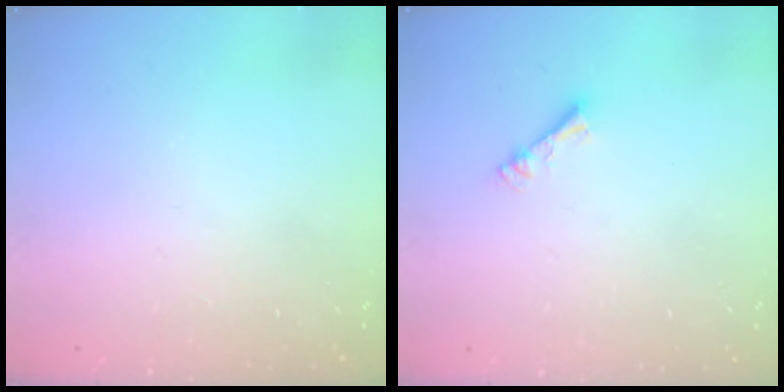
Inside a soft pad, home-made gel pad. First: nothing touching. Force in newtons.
{"total": 2.3, "press": 2.2, "slide": 0.4}